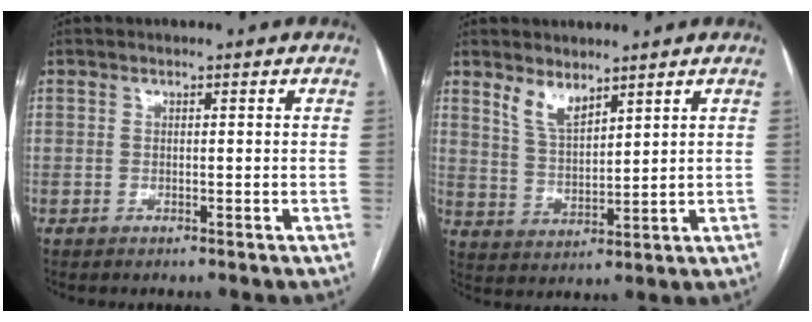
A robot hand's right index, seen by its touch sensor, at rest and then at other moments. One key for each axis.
{"total": 5.0, "fx": 3.9, "fy": 1.8, "fz": 2.6, "tx": -0.053, "ty": -0.007, "tz": 0.085}